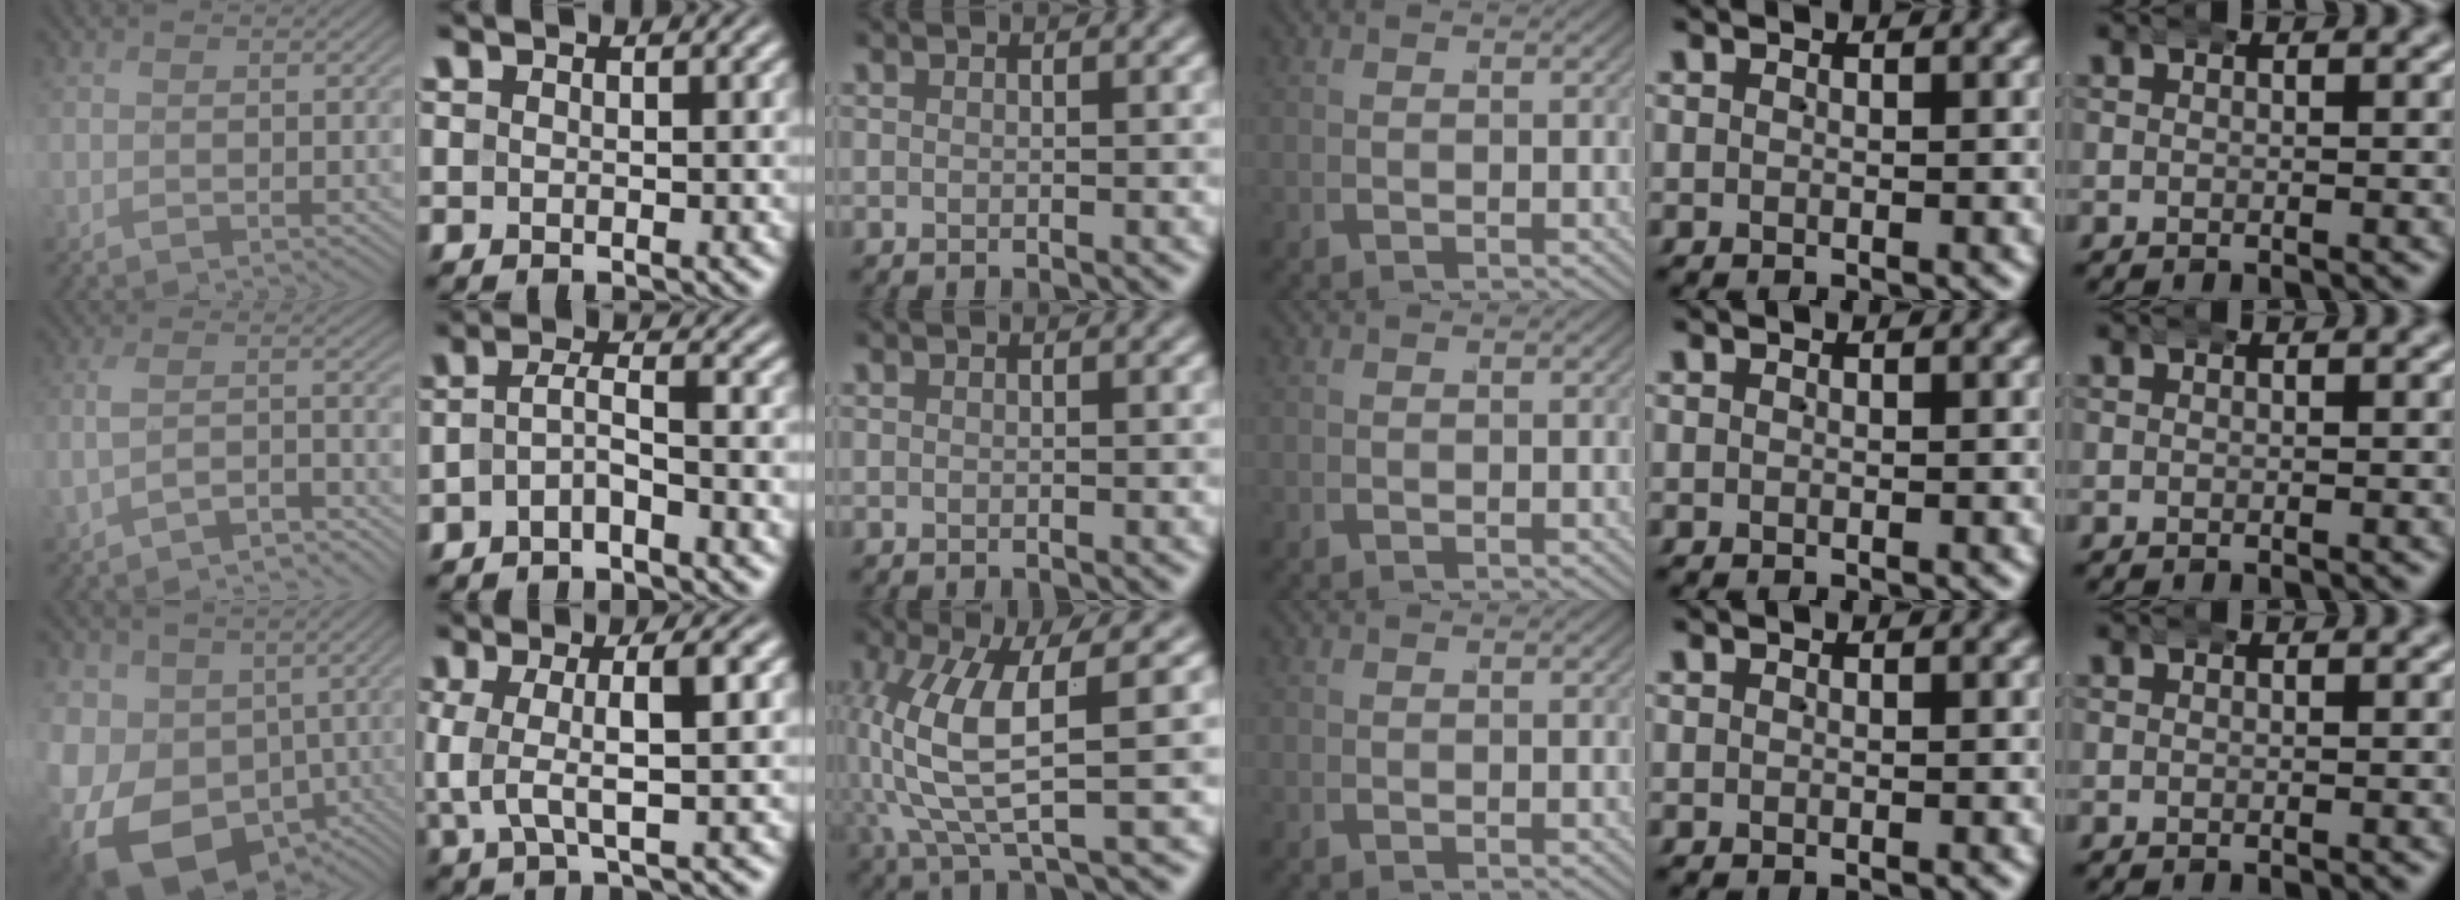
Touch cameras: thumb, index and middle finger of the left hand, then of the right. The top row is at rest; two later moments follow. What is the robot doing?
{"motion": "wrap", "object": "aluminum foil"}